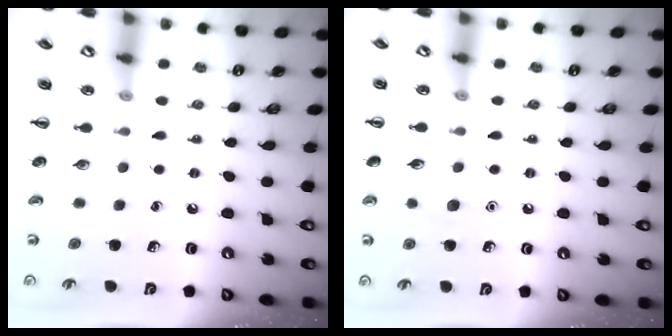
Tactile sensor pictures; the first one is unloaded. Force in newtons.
{"total": 5.1, "press": 4.9, "slide": 1.4}